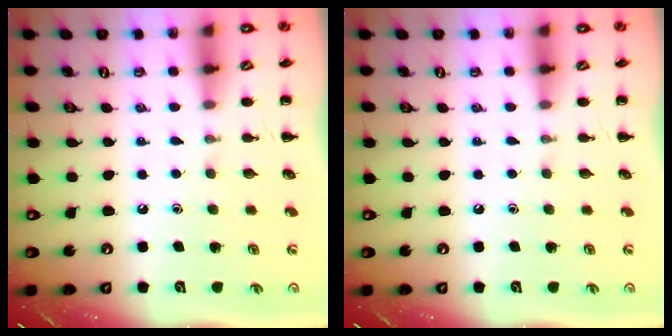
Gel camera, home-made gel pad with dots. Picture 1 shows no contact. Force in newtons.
{"total": 0.0}